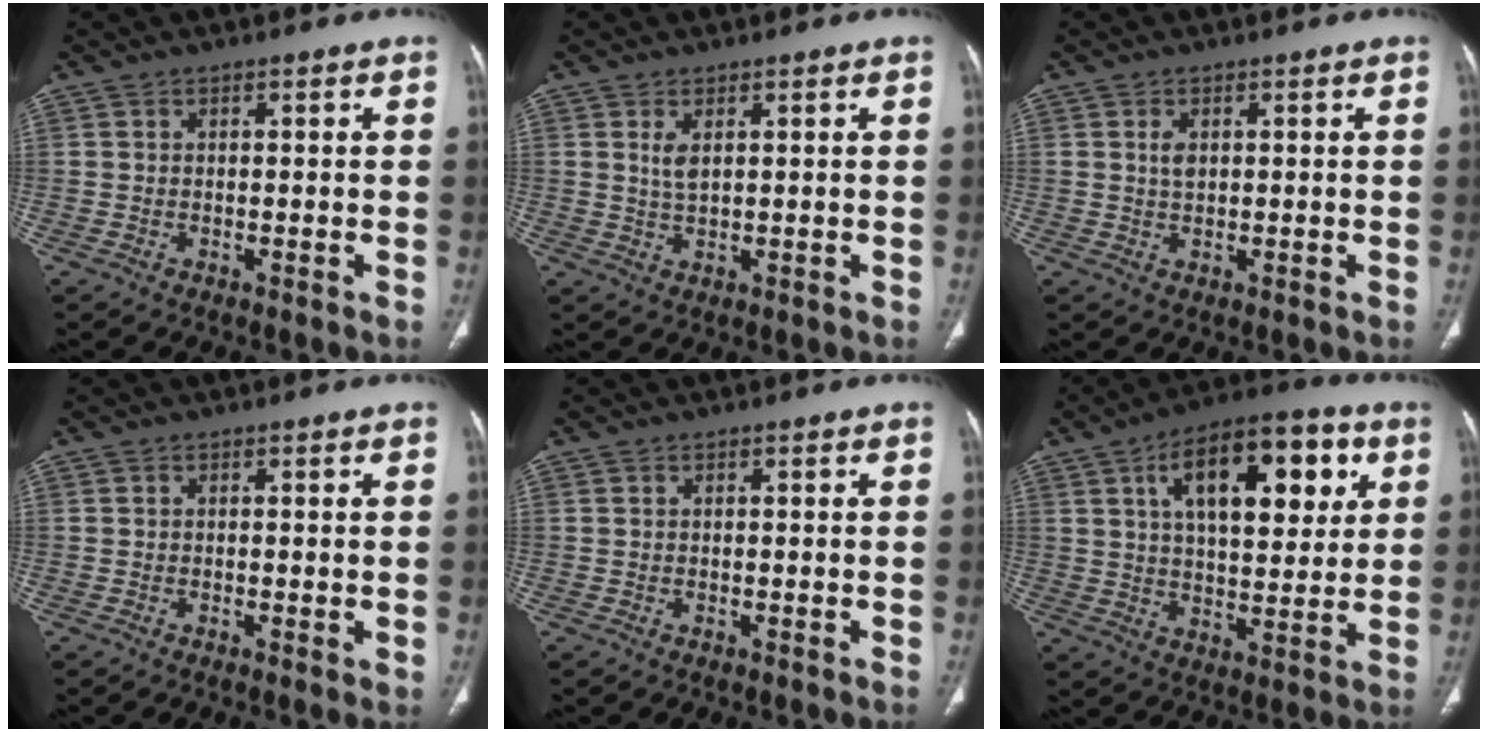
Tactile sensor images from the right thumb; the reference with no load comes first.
{"total": 2.6, "force": [1.0, 1.0, 2.1], "torque": [-0.044, -0.008, 0.027]}
{"total": 2.1, "force": [0.7, 1.2, 1.6], "torque": [-0.030, -0.002, 0.015]}
{"total": 0.9, "force": [-0.1, 0.2, 0.9], "torque": [-0.017, -0.004, -0.002]}
{"total": 0.0}
{"total": 19.8, "force": [7.2, 9.3, 15.9], "torque": [-0.207, -0.006, 0.109]}